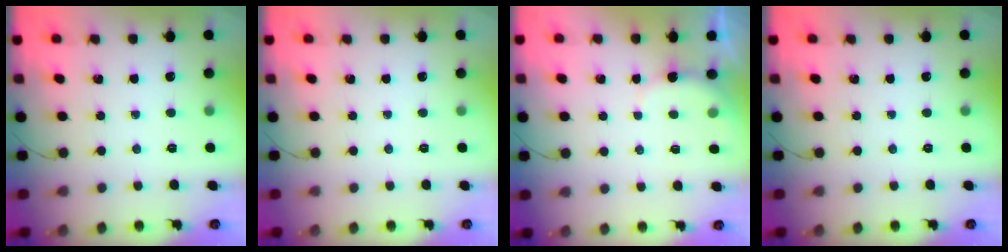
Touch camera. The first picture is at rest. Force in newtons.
{"total": 0.0}
{"total": 2.3, "press": 2.2, "slide": 0.6}
{"total": 0.0}